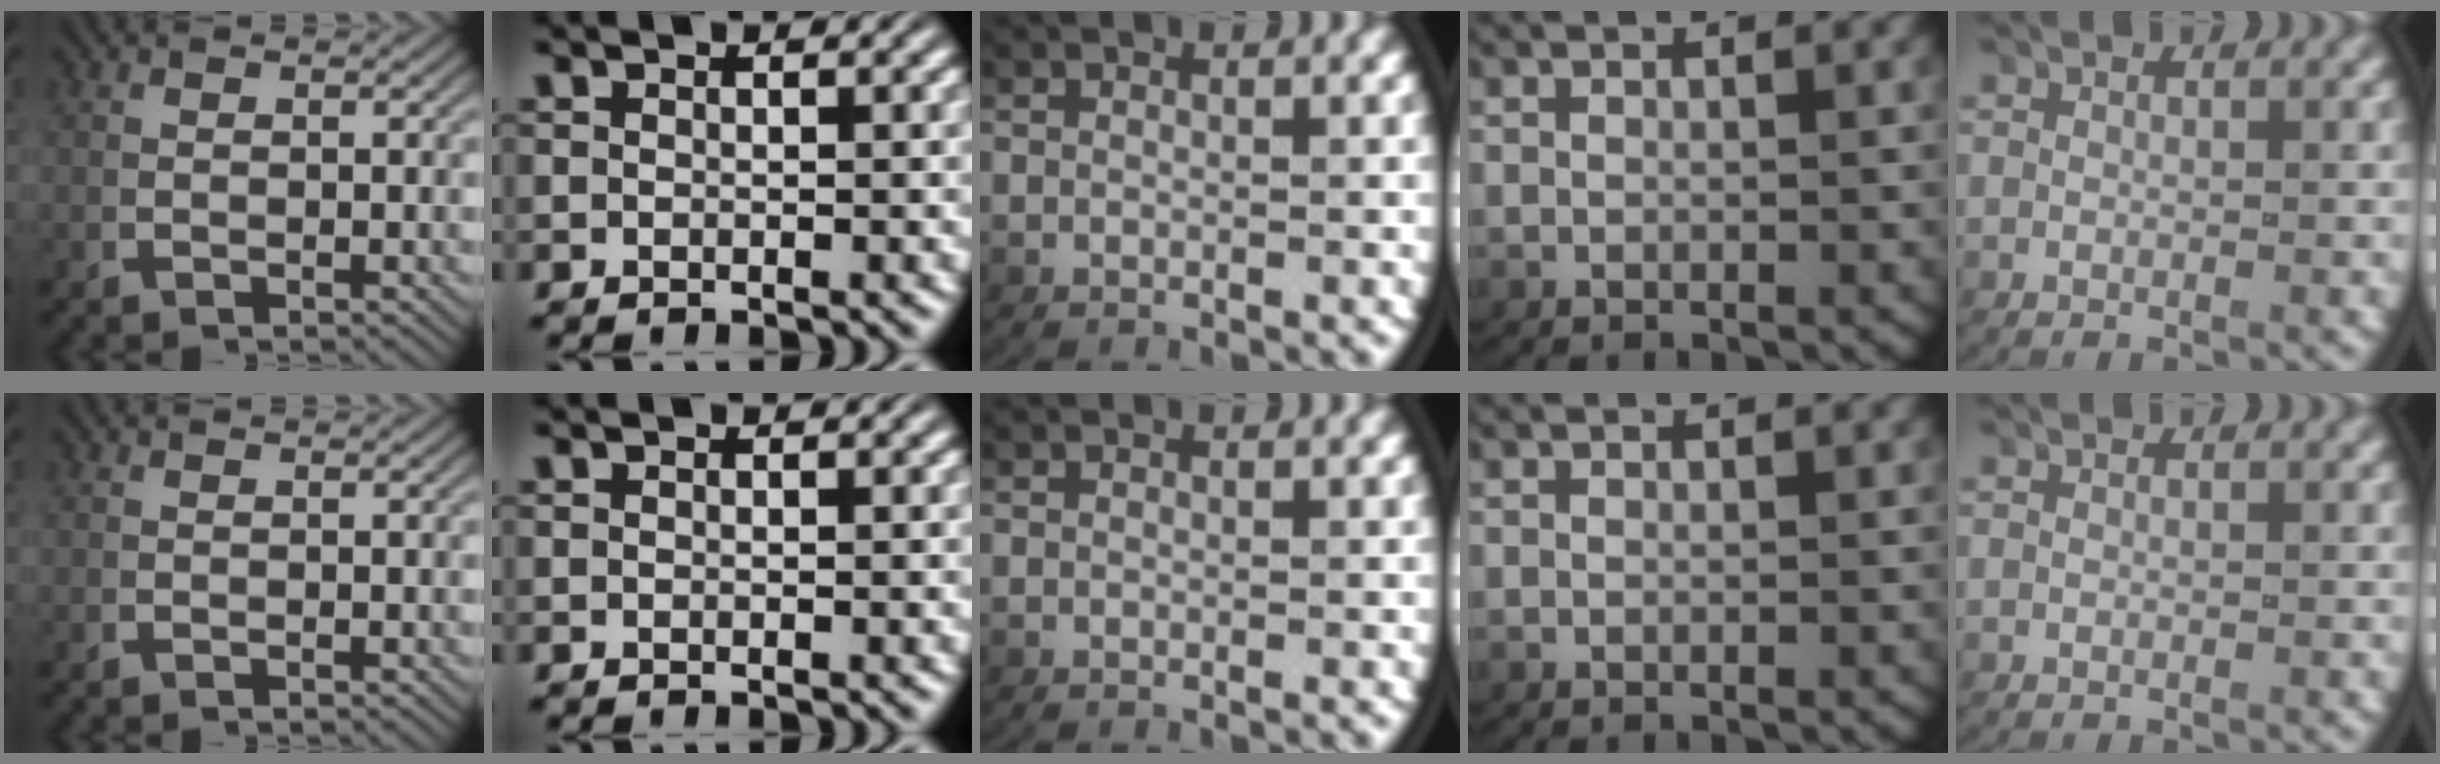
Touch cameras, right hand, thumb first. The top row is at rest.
{}